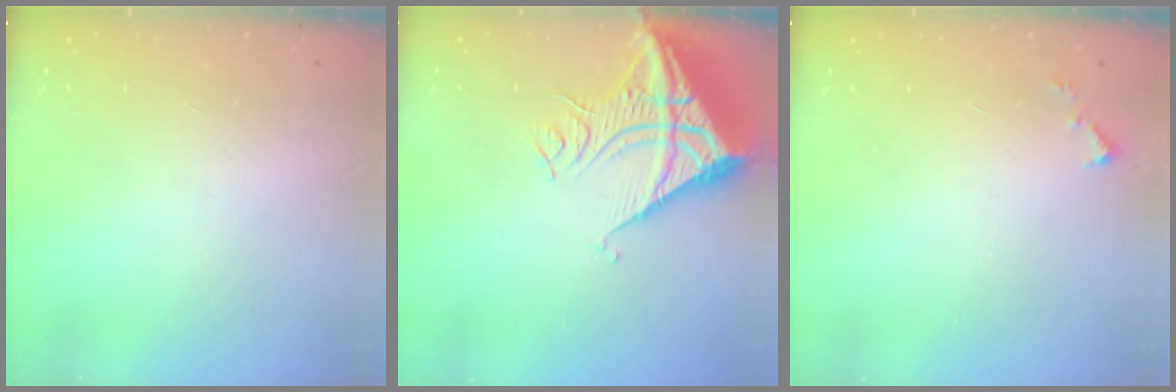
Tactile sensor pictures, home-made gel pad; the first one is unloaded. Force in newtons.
{"total": 14.2, "press": 14.1, "slide": 1.9}
{"total": 3.1, "press": 3.1, "slide": 0.2}